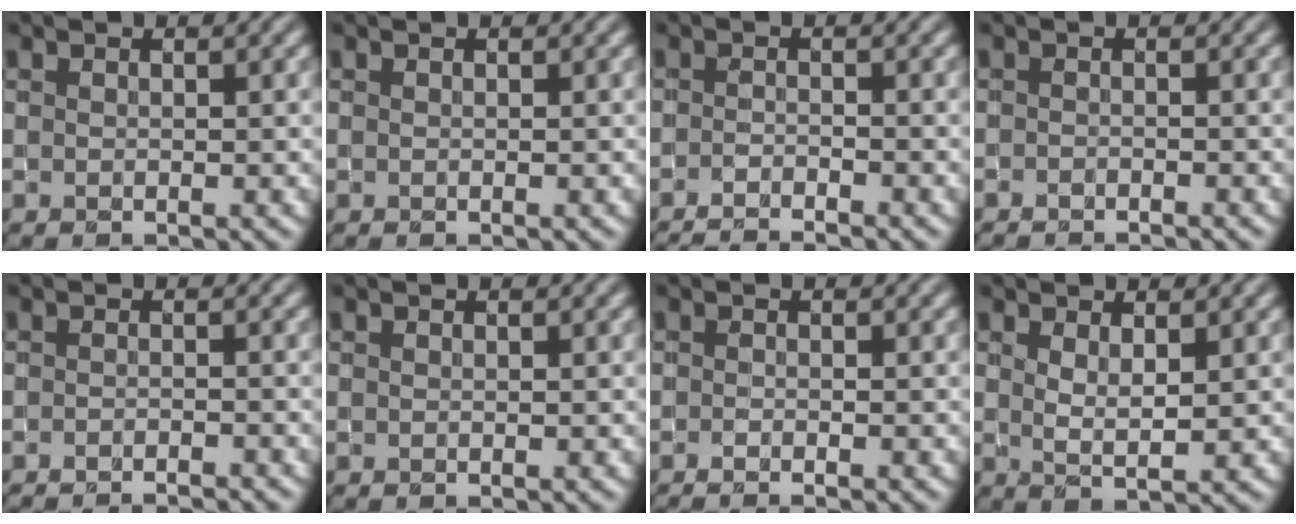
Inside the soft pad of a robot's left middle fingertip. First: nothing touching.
{"total": 0.0}
{"total": 2.3, "force": [-2.2, 0.3, 0.8], "torque": [-0.012, -0.003, -0.041]}
{"total": 1.3, "force": [-1.2, 0.1, 0.2], "torque": [-0.002, -0.006, -0.021]}
{"total": 2.6, "force": [-2.5, 0.2, 0.7], "torque": [-0.006, 0.006, -0.034]}
{"total": 0.0}
{"total": 0.9, "force": [-0.8, 0.1, 0.4], "torque": [-0.009, -0.004, -0.015]}
{"total": 2.0, "force": [1.0, 0.6, 1.6], "torque": [-0.032, -0.009, 0.021]}